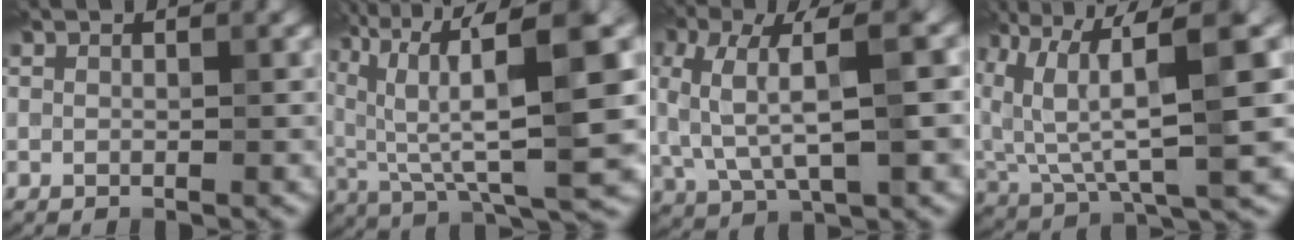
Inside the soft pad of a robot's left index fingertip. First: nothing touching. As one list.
[{"total": 14.0, "force": [4.7, 3.7, 12.6], "torque": [-0.223, 0.017, 0.098]}, {"total": 8.7, "force": [1.3, 3.5, 7.8], "torque": [-0.150, 0.007, 0.020]}, {"total": 12.0, "force": [4.1, 3.8, 10.6], "torque": [-0.204, 0.005, 0.091]}]